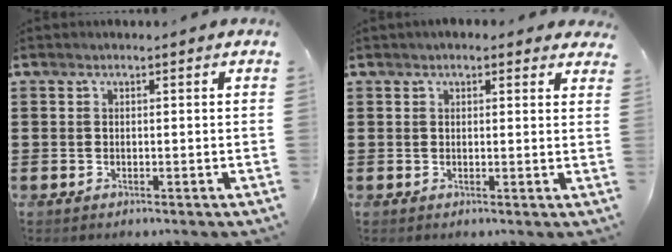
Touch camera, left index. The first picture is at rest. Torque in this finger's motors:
{"motor_torque": [0.13, -1.46, 0.61, 0.09]}